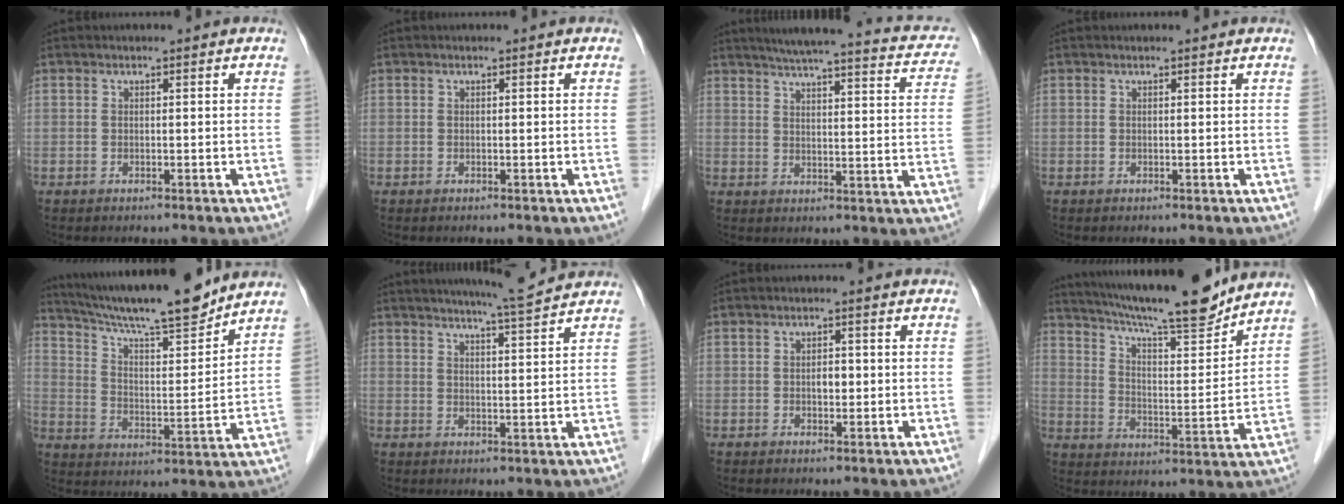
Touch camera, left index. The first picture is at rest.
{"total": 0.0}
{"total": 21.4, "force": [18.0, 3.6, 11.0], "torque": [-0.146, 0.007, 0.209]}
{"total": 0.9, "force": [0.9, 0.1, 0.2], "torque": [-0.008, 0.012, 0.013]}
{"total": 17.1, "force": [15.2, 0.8, 7.8], "torque": [-0.135, 0.001, 0.247]}
{"total": 6.8, "force": [6.3, -0.9, 2.4], "torque": [-0.048, -0.002, 0.091]}
{"total": 1.6, "force": [-0.1, 0.9, 1.2], "torque": [-0.019, 0.003, -0.002]}
{"total": 17.9, "force": [15.9, 1.0, 8.2], "torque": [-0.138, -0.002, 0.245]}